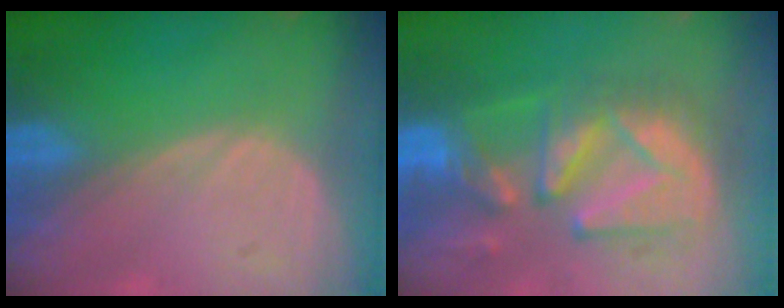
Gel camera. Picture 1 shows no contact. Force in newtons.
{"total": 11.1, "press": 10.7, "slide": 3.1}